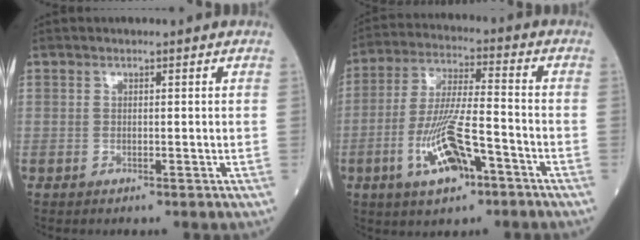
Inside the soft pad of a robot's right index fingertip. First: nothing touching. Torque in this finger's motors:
{"motor_torque": [1.12, -0.99, 0.29, 0.21]}